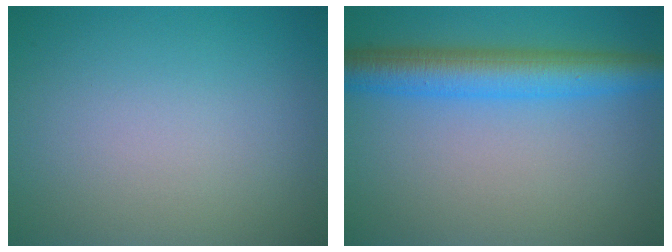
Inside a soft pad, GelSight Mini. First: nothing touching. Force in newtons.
{"total": 6.0, "press": 6.0, "slide": 0.0}